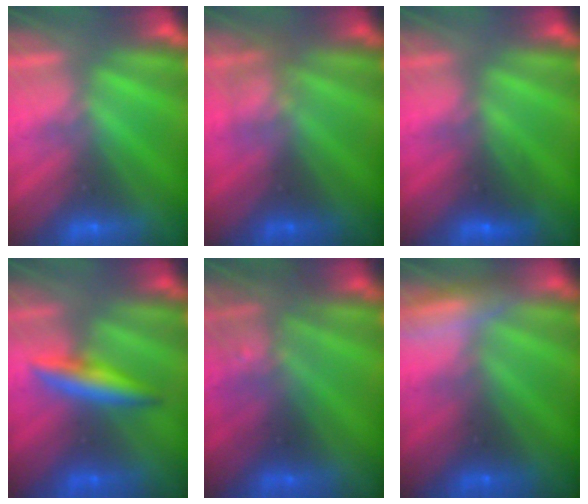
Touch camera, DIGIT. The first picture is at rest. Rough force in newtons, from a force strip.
{"total": 2.4}
{"total": 2.7}
{"total": 2.8}
{"total": 3.0}
{"total": 2.8}